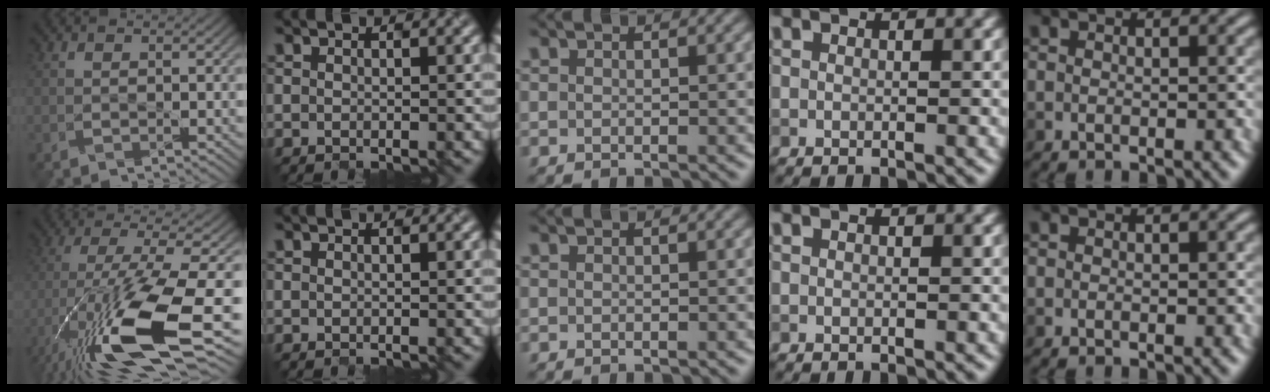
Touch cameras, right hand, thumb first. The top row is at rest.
{"thumb": {"total": 16.6, "force": [-7.6, 3.8, 14.3], "torque": [-0.294, -0.029, -0.128]}}